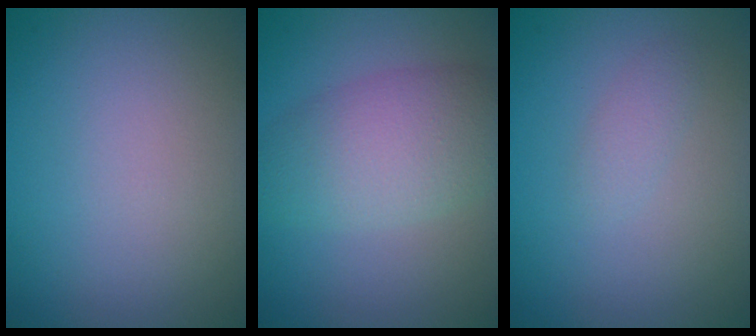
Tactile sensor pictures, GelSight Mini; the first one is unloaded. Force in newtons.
{"total": 5.3, "press": 5.3, "slide": 0.1}
{"total": 1.0, "press": 1.0, "slide": 0.0}